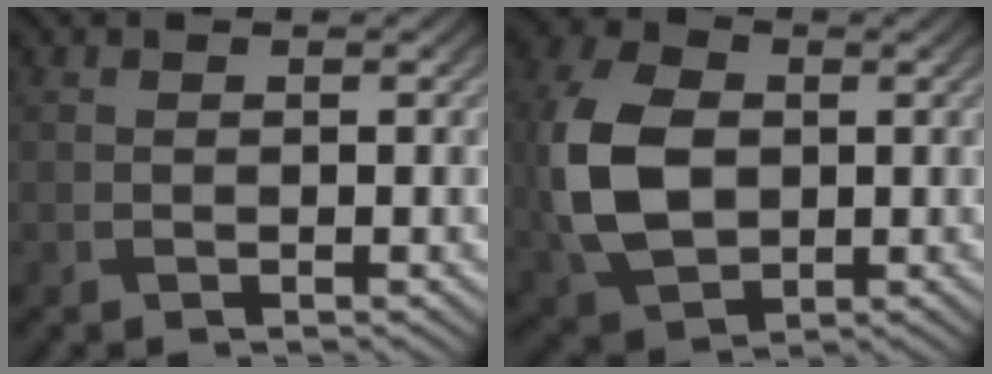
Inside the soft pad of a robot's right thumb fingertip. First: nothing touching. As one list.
[{"total": 11.1, "force": [0.0, 7.7, 8.0], "torque": [-0.216, 0.001, -0.004]}]